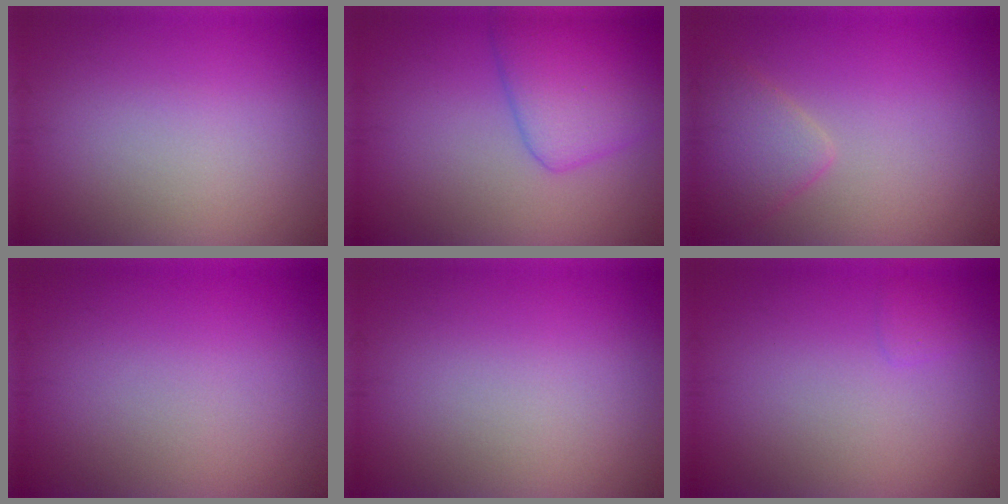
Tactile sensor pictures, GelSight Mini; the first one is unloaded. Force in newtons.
{"total": 4.8, "press": 4.8, "slide": 0.1}
{"total": 2.6, "press": 2.6, "slide": 0.2}
{"total": 0.0}
{"total": 0.0}
{"total": 0.7, "press": 0.7, "slide": 0.1}